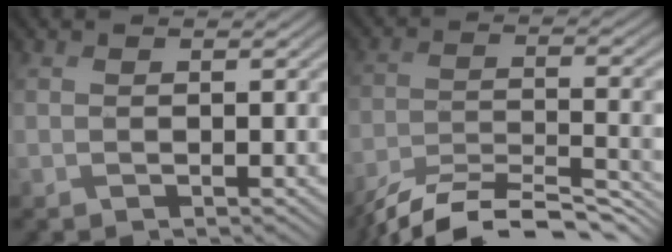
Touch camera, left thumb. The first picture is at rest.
{"total": 12.5, "force": [-11.5, 2.1, 4.4], "torque": [-0.063, -0.004, -0.183]}